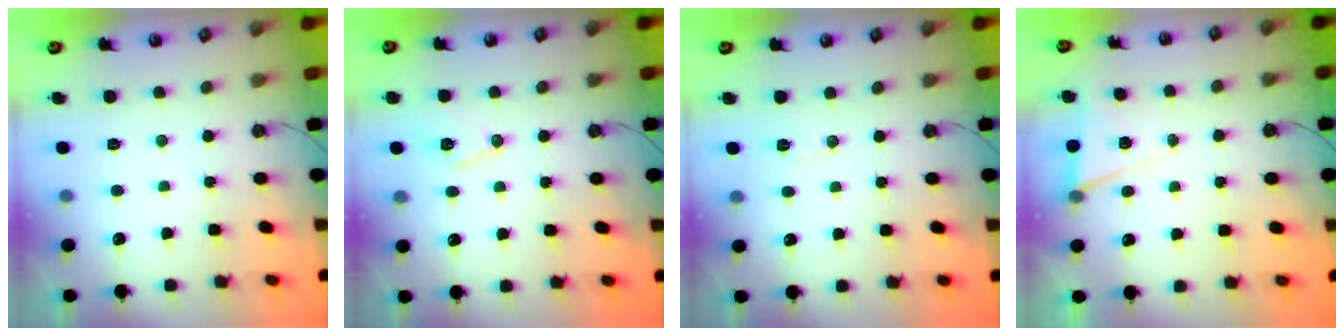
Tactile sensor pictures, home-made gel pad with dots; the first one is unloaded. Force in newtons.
{"total": 9.6, "press": 8.9, "slide": 3.4}
{"total": 3.7, "press": 3.3, "slide": 1.7}
{"total": 5.9, "press": 4.0, "slide": 4.4}